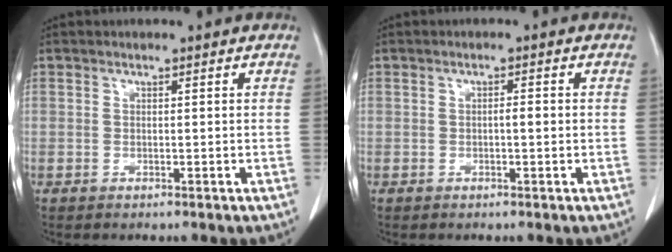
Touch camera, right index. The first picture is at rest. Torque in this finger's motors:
{"motor_torque": [0.36, -0.30, 0.19, 0.03]}